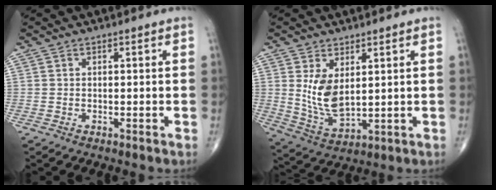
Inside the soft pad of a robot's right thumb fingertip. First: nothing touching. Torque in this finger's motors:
{"motor_torque": [-0.55, 0.62, 0.74, 0.32, 0.10]}